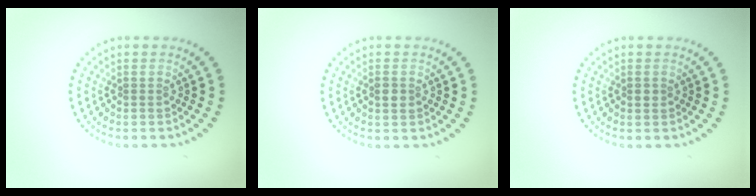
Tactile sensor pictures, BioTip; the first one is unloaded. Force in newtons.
{"total": 1.1, "press": 1.1, "slide": 0.2}
{"total": 0.7, "press": 0.7, "slide": 0.1}